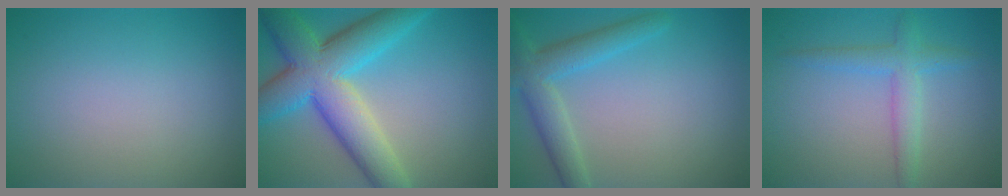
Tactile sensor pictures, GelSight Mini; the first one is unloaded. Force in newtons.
{"total": 10.2, "press": 10.2, "slide": 0.5}
{"total": 4.0, "press": 4.0, "slide": 0.3}
{"total": 2.9, "press": 2.9, "slide": 0.1}